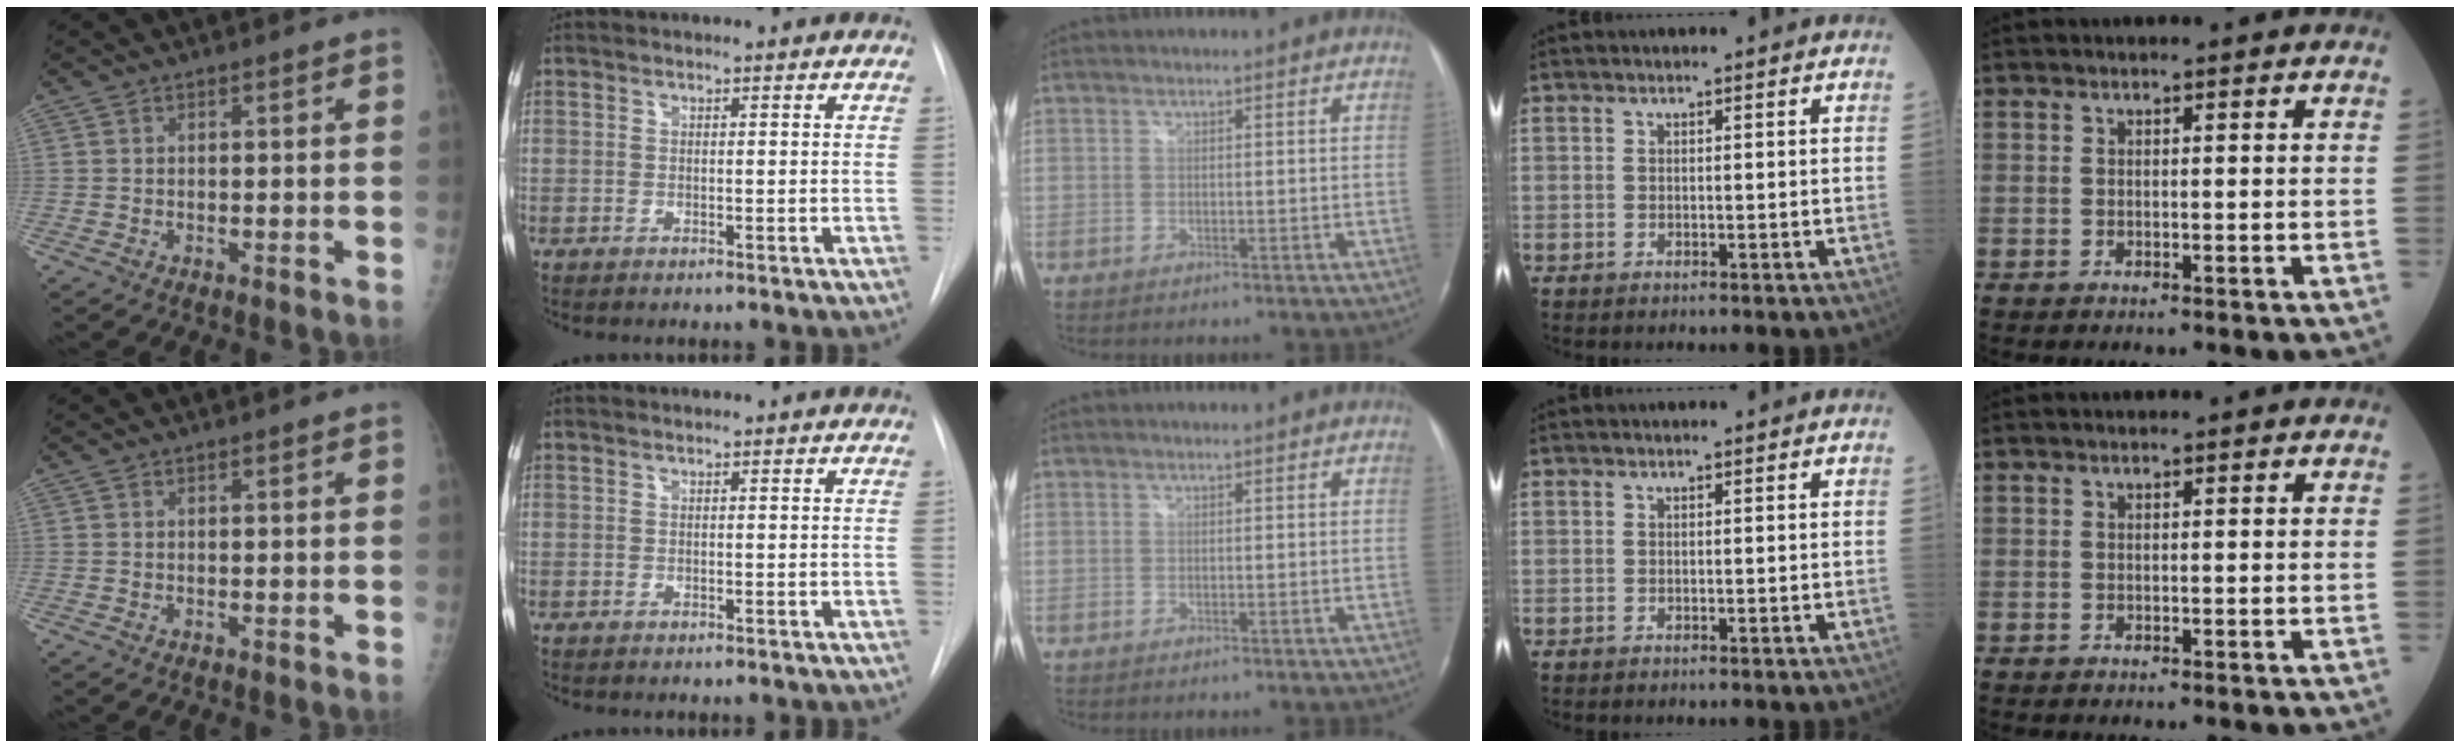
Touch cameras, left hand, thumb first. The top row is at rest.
{}